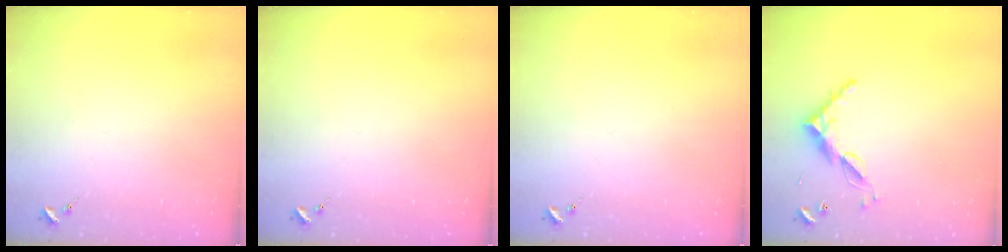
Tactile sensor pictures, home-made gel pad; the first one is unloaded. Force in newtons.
{"total": 0.0}
{"total": 0.0}
{"total": 8.7, "press": 8.7, "slide": 0.5}